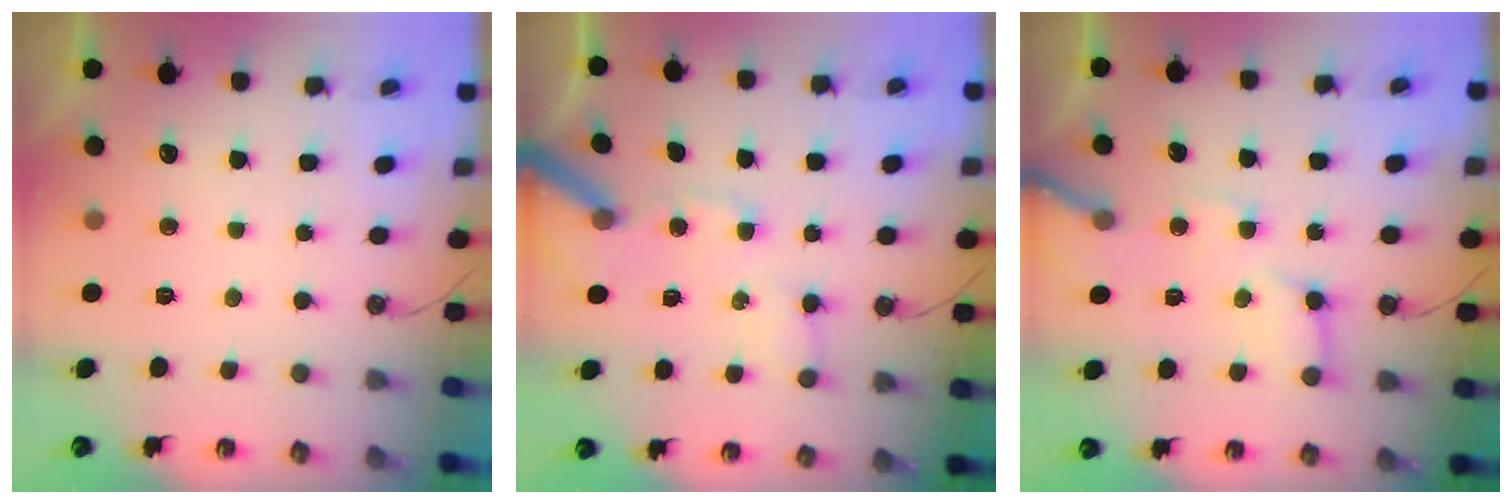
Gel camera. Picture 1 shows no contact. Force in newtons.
{"total": 12.0, "press": 11.8, "slide": 1.7}
{"total": 11.0, "press": 10.9, "slide": 1.7}